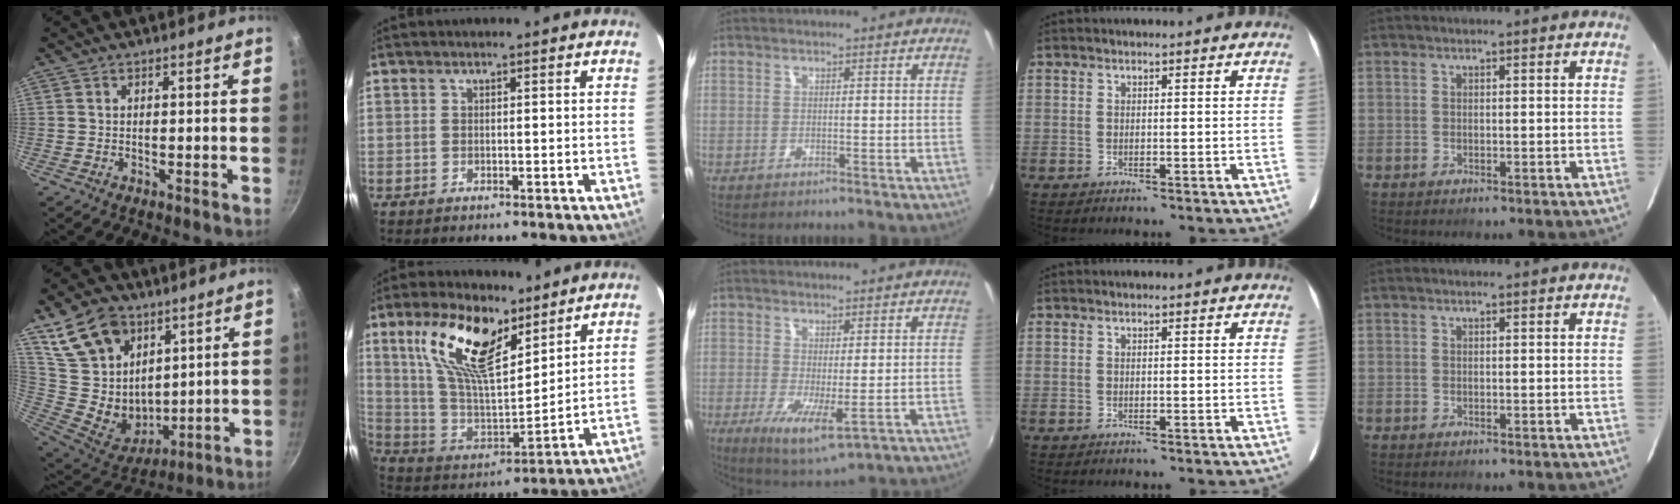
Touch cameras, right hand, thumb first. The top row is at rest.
{"thumb": {"total": 19.2, "force": [10.8, 13.1, 8.9], "torque": [-0.130, -0.057, 0.224]}, "index": {"total": 18.1, "force": [10.4, 7.7, 12.7], "torque": [-0.252, 0.006, 0.207]}, "middle": {"total": 6.6, "force": [-1.0, 1.6, 6.3], "torque": [-0.119, -0.022, -0.013]}}